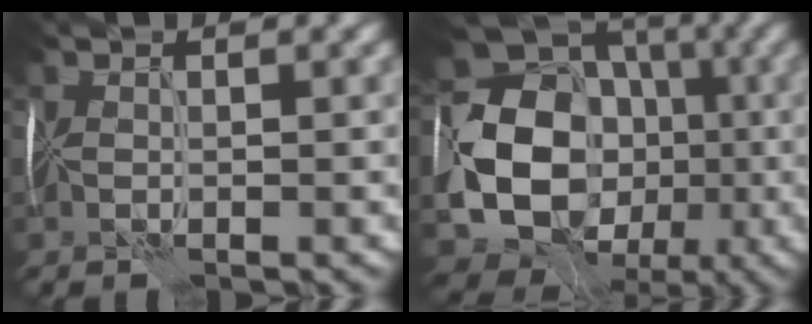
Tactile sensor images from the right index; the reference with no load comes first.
{"total": 15.1, "force": [-2.7, 12.5, 7.9], "torque": [-0.155, -0.020, -0.041]}